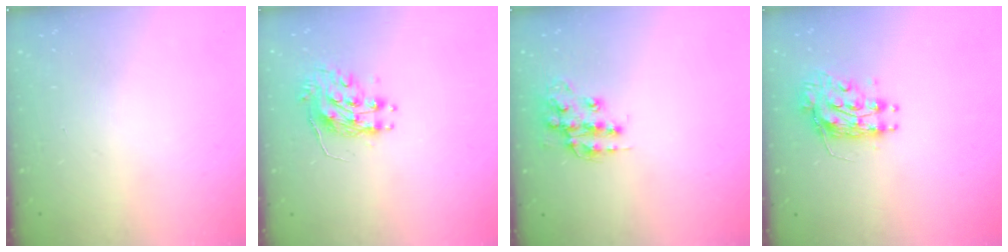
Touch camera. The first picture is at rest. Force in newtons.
{"total": 9.2, "press": 9.2, "slide": 0.7}
{"total": 12.5, "press": 12.5, "slide": 0.9}
{"total": 9.3, "press": 9.2, "slide": 0.6}